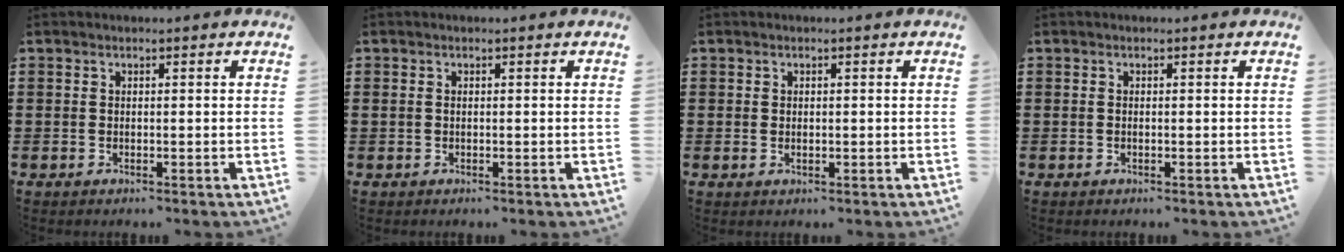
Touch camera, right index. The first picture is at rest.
{"total": 0.6, "force": [0.1, 0.5, 0.4], "torque": [-0.010, 0.002, 0.001]}
{"total": 0.6, "force": [0.1, 0.4, 0.4], "torque": [-0.009, 0.003, 0.002]}
{"total": 0.0}